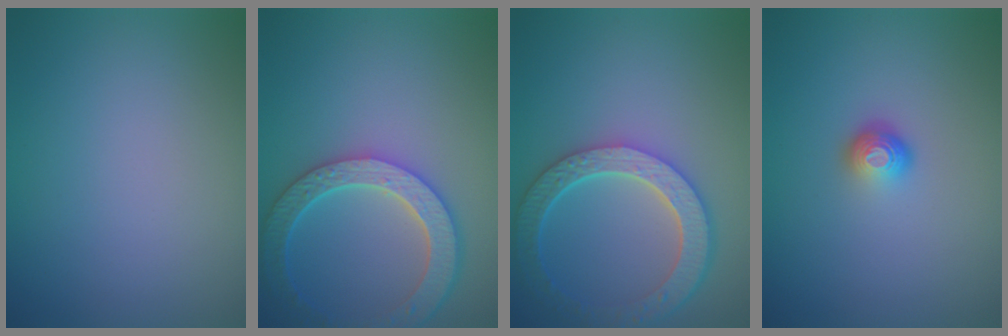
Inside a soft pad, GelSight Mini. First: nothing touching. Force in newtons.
{"total": 5.9, "press": 4.7, "slide": 3.5}
{"total": 6.5, "press": 5.1, "slide": 4.0}
{"total": 1.8, "press": 1.2, "slide": 1.3}